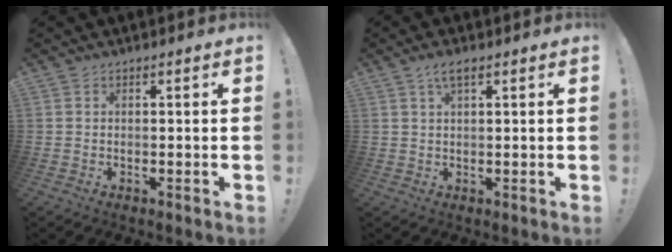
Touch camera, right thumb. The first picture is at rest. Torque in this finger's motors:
{"motor_torque": [0.08, -0.07, 0.38, -0.02, -0.01]}